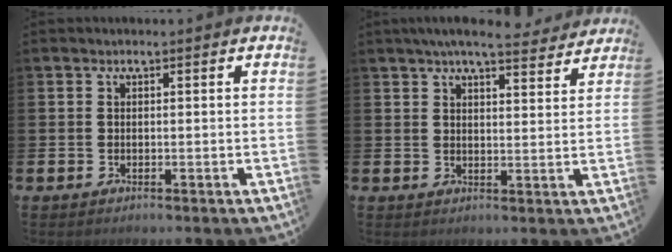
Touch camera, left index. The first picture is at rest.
{"total": 5.8, "force": [5.3, 0.7, 2.2], "torque": [-0.046, -0.020, 0.093]}